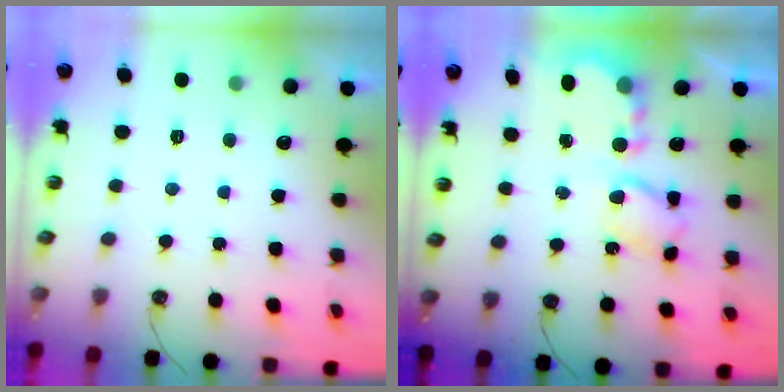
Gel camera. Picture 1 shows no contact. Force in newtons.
{"total": 7.0, "press": 7.0, "slide": 0.3}